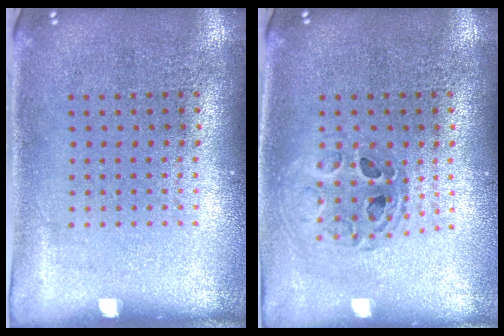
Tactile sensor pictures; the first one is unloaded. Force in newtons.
{"total": 0.7, "press": 0.7, "slide": 0.1}